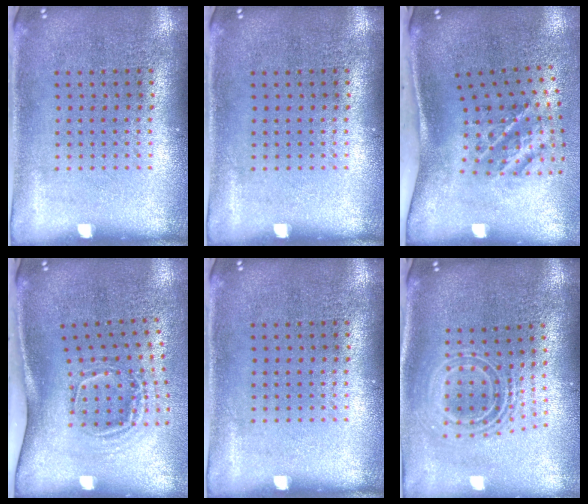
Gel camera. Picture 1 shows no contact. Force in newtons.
{"total": 0.0}
{"total": 2.1, "press": 1.3, "slide": 1.7}
{"total": 2.0, "press": 1.2, "slide": 1.6}
{"total": 0.0}
{"total": 2.1, "press": 1.6, "slide": 1.4}